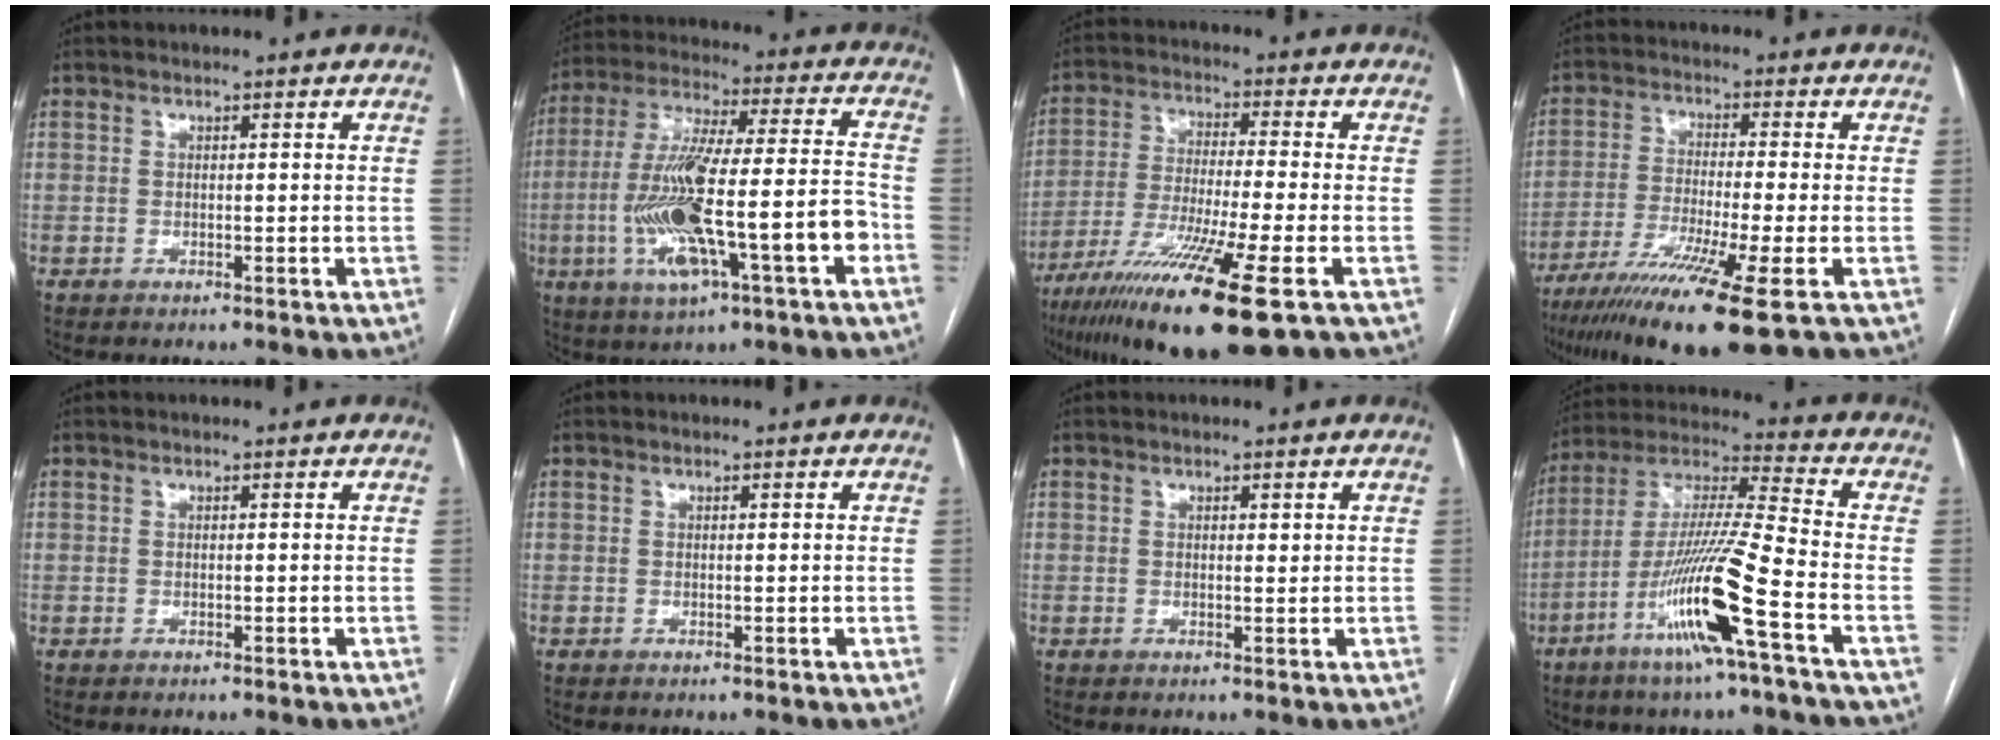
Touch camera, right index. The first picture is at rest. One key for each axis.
{"total": 19.2, "fx": -5.5, "fy": 2.4, "fz": 18.2, "tx": -0.352, "ty": 0.003, "tz": -0.089}
{"total": 17.1, "fx": -9.6, "fy": 0.0, "fz": 14.2, "tx": -0.264, "ty": -0.046, "tz": -0.168}
{"total": 14.1, "fx": -8.7, "fy": -0.9, "fz": 11.1, "tx": -0.207, "ty": -0.041, "tz": -0.146}
{"total": 0.0}
{"total": 0.0}
{"total": 0.7, "fx": 0.4, "fy": 0.2, "fz": 0.6, "tx": -0.011, "ty": -0.001, "tz": 0.006}
{"total": 16.0, "fx": -7.0, "fy": -0.8, "fz": 14.3, "tx": -0.288, "ty": -0.014, "tz": -0.135}